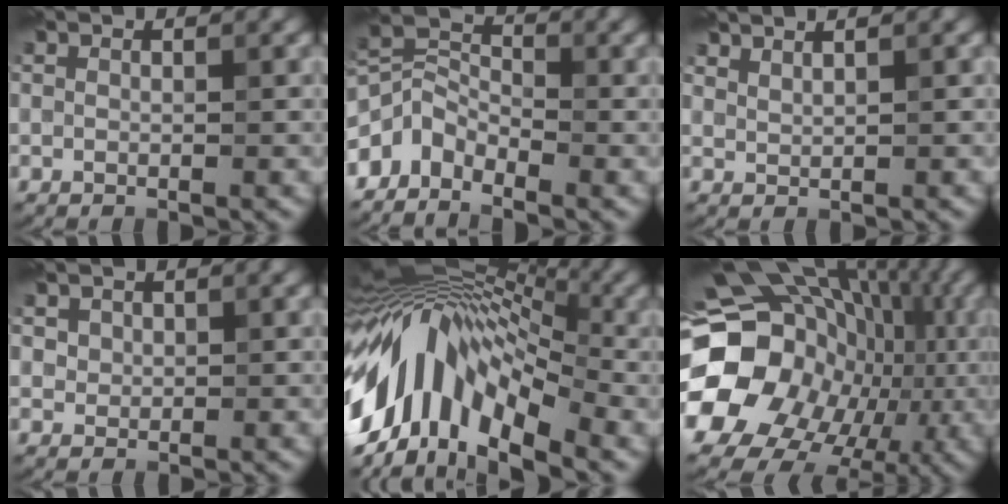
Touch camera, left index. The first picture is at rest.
{"total": 3.5, "force": [-2.6, 1.9, 1.2], "torque": [-0.023, 0.004, -0.065]}
{"total": 1.6, "force": [1.6, 0.2, 0.4], "torque": [-0.005, 0.000, 0.029]}
{"total": 2.0, "force": [1.0, 1.6, 0.7], "torque": [-0.019, -0.002, 0.030]}
{"total": 14.0, "force": [-2.6, 7.6, 11.5], "torque": [-0.210, 0.028, -0.055]}
{"total": 22.9, "force": [-2.7, 20.2, 10.6], "torque": [-0.178, -0.008, -0.072]}